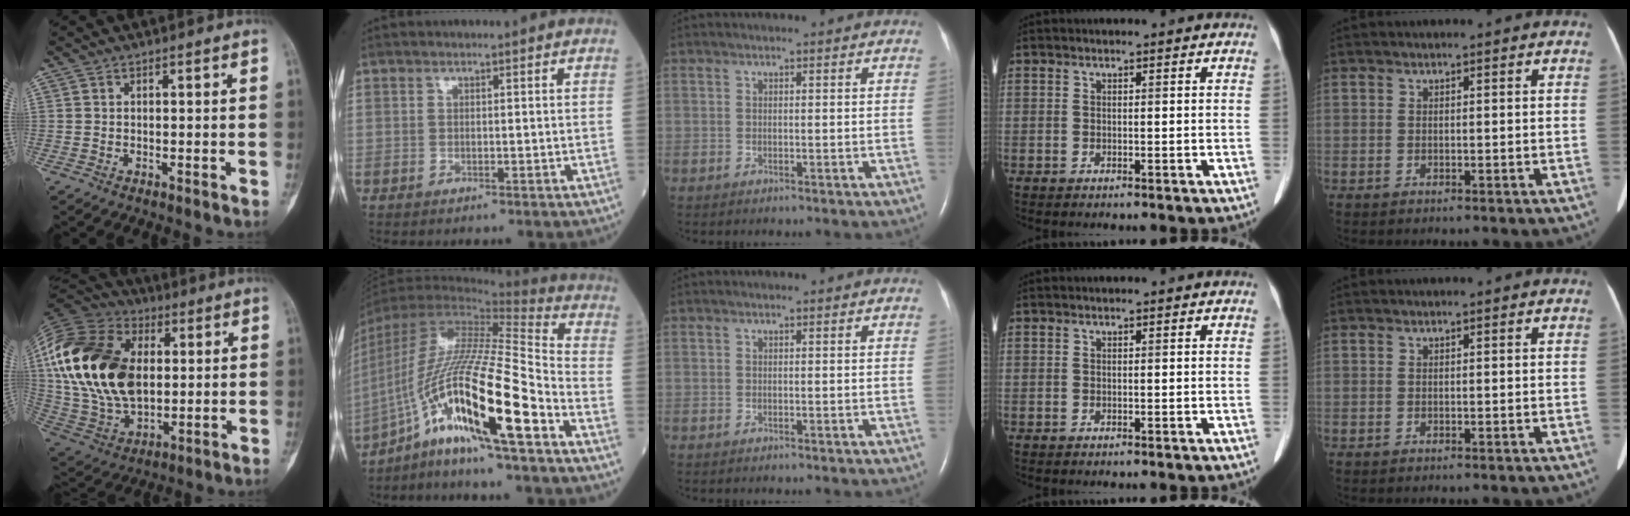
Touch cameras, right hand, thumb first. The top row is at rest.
{"thumb": {"total": 27.3, "force": [3.7, 17.4, 20.6], "torque": [-0.409, -0.007, 0.070]}, "index": {"total": 19.2, "force": [-9.3, 0.6, 16.8], "torque": [-0.337, -0.007, -0.172]}}